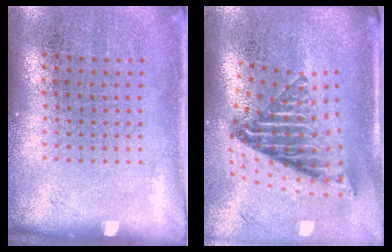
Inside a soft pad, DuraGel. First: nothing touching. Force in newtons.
{"total": 2.7, "press": 1.7, "slide": 2.1}